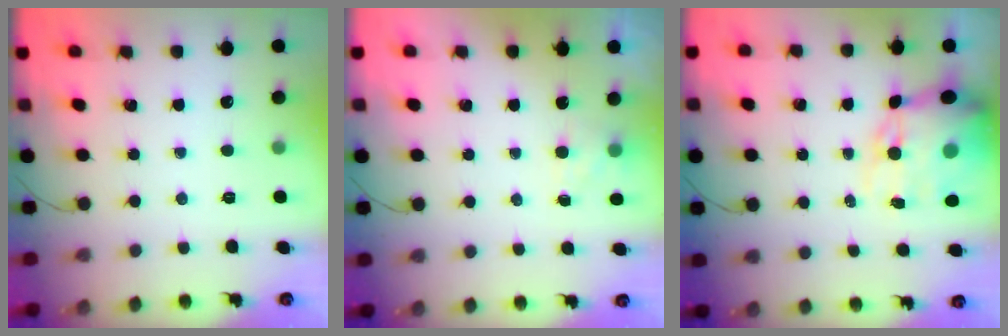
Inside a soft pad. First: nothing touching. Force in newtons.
{"total": 4.3, "press": 4.1, "slide": 1.2}
{"total": 14.5, "press": 14.1, "slide": 3.3}